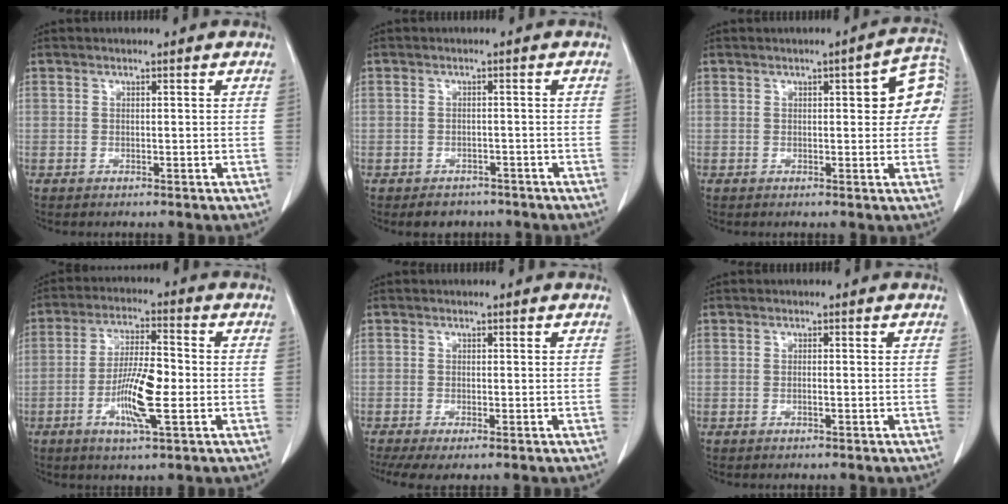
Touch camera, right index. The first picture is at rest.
{"total": 3.5, "force": [-2.7, 2.2, 0.4], "torque": [-0.003, 0.007, -0.035]}
{"total": 7.6, "force": [1.5, 2.2, 7.2], "torque": [-0.077, 0.021, 0.010]}
{"total": 9.7, "force": [-2.3, 1.5, 9.3], "torque": [-0.174, -0.003, -0.046]}
{"total": 4.6, "force": [-2.9, 1.3, 3.4], "torque": [-0.063, -0.011, -0.051]}
{"total": 0.6, "force": [-0.1, 0.0, 0.6], "torque": [-0.013, 0.001, -0.002]}